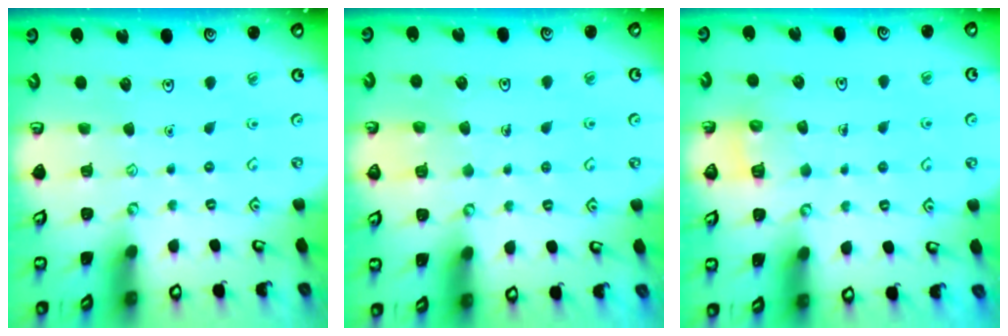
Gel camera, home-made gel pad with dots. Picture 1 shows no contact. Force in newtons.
{"total": 3.3, "press": 3.3, "slide": 0.2}
{"total": 2.2, "press": 2.2, "slide": 0.1}